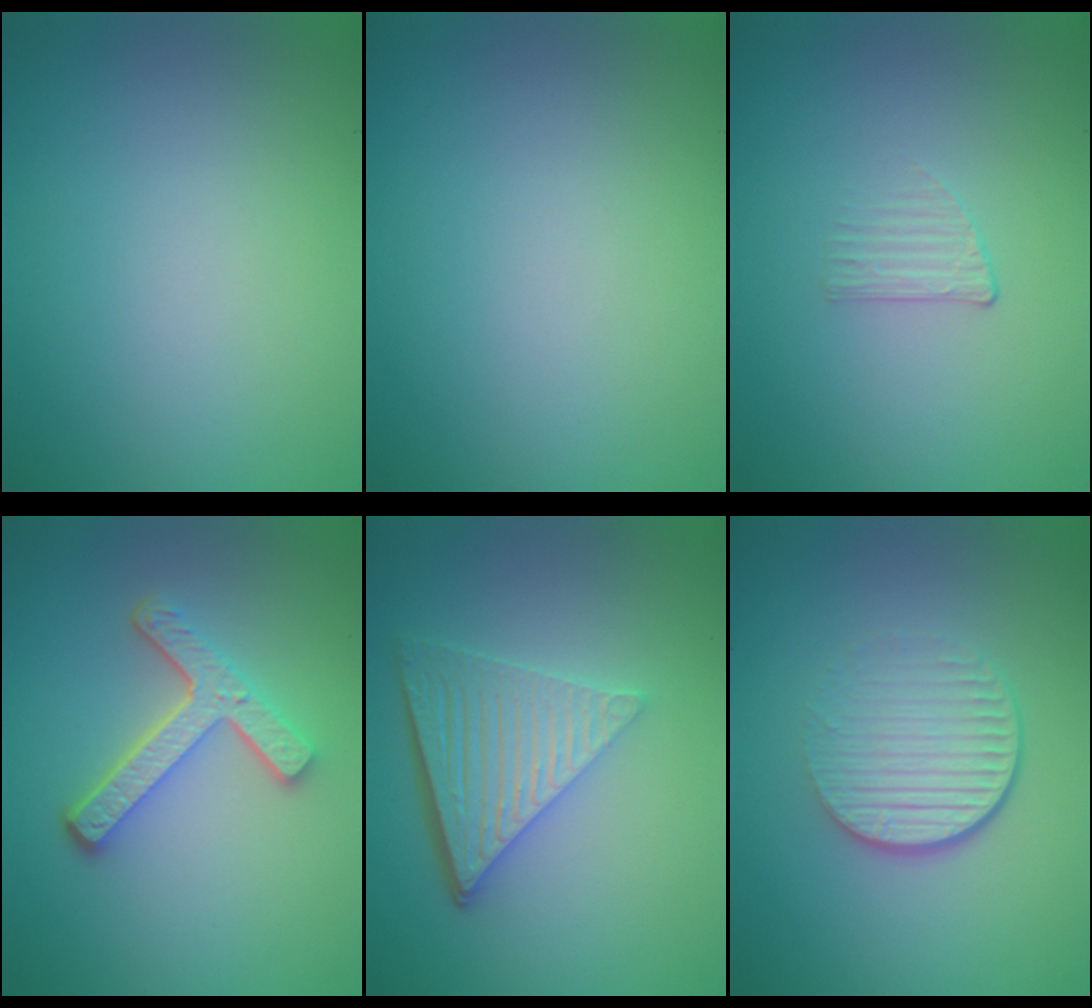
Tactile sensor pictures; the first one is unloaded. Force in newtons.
{"total": 0.0}
{"total": 1.0, "press": 0.3, "slide": 1.0}
{"total": 4.7, "press": 3.6, "slide": 3.1}
{"total": 6.6, "press": 4.4, "slide": 4.9}
{"total": 4.6, "press": 2.8, "slide": 3.6}